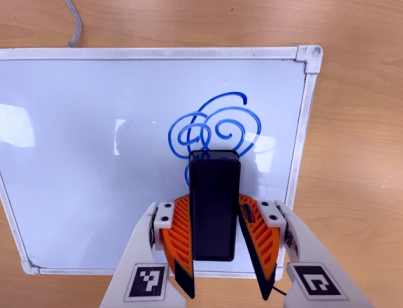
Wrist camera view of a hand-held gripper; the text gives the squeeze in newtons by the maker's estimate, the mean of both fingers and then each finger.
{"total": 8.2, "left": 9.1, "right": 7.2}